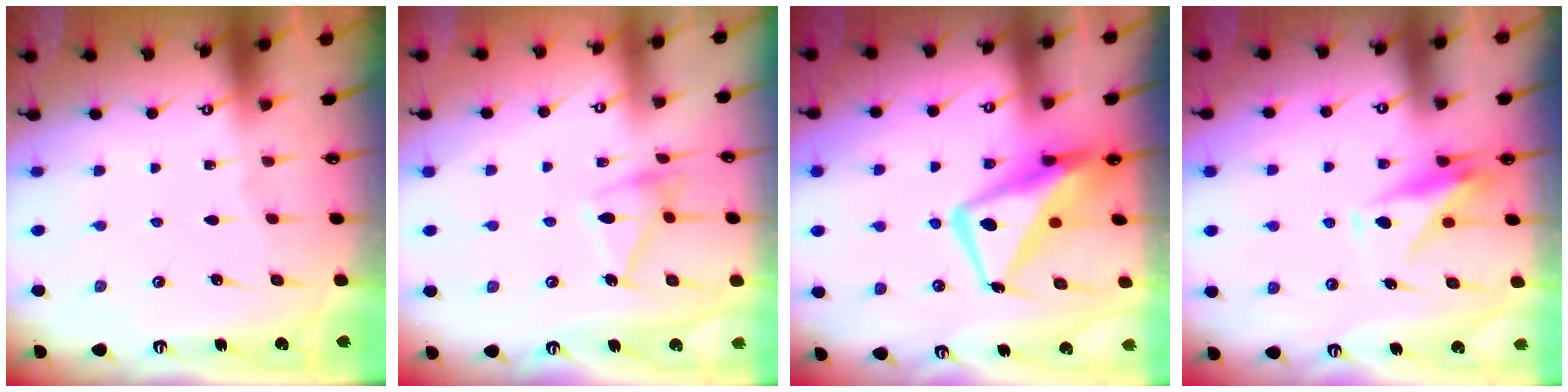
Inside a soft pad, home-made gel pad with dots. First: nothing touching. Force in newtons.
{"total": 13.8, "press": 13.7, "slide": 0.6}
{"total": 14.1, "press": 14.0, "slide": 1.7}
{"total": 9.5, "press": 9.5, "slide": 0.3}